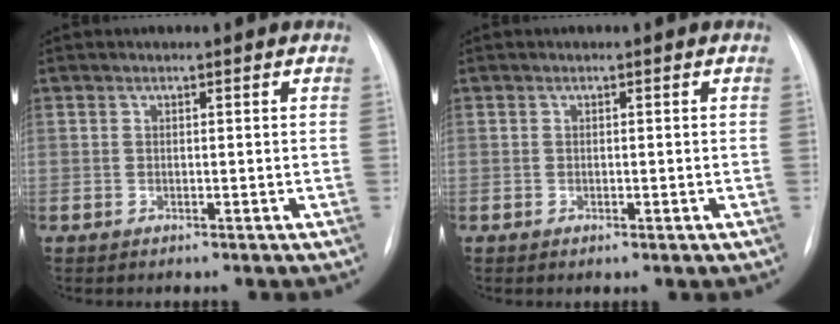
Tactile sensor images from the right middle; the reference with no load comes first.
{"total": 0.7, "force": [-0.3, 0.3, 0.6], "torque": [-0.008, -0.001, -0.004]}